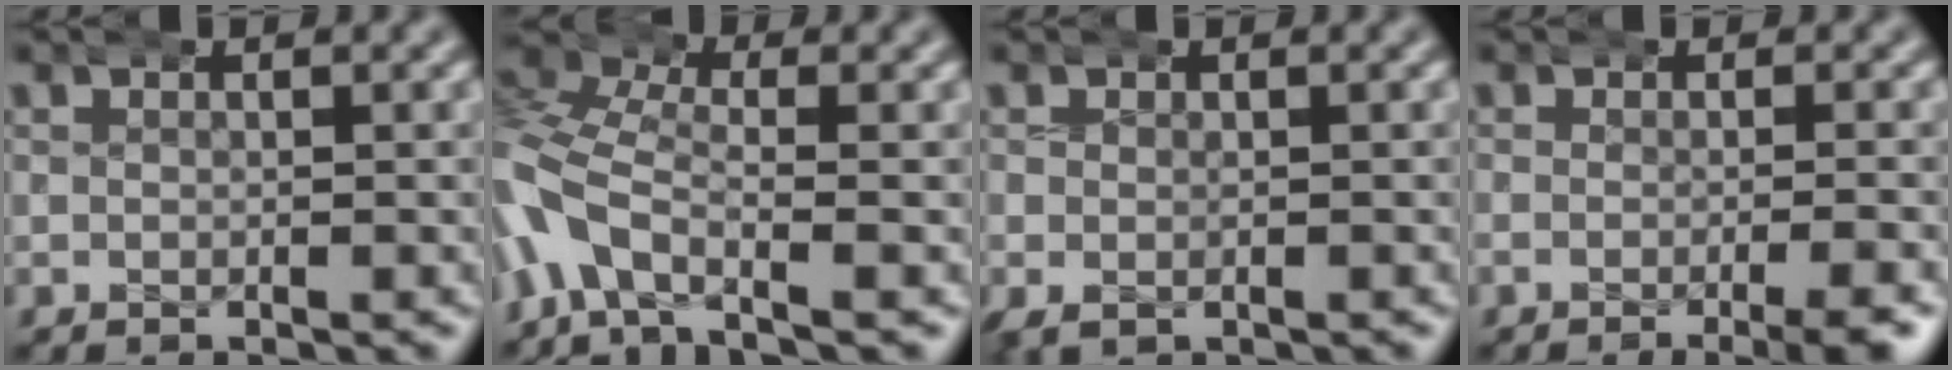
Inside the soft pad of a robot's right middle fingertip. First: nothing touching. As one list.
[{"total": 5.5, "force": [-1.0, 4.0, 3.7], "torque": [-0.111, -0.022, -0.012]}, {"total": 1.7, "force": [-0.4, 1.3, 1.0], "torque": [-0.020, -0.006, 0.000]}, {"total": 2.7, "force": [-1.6, -0.2, 2.1], "torque": [-0.020, 0.005, -0.032]}]